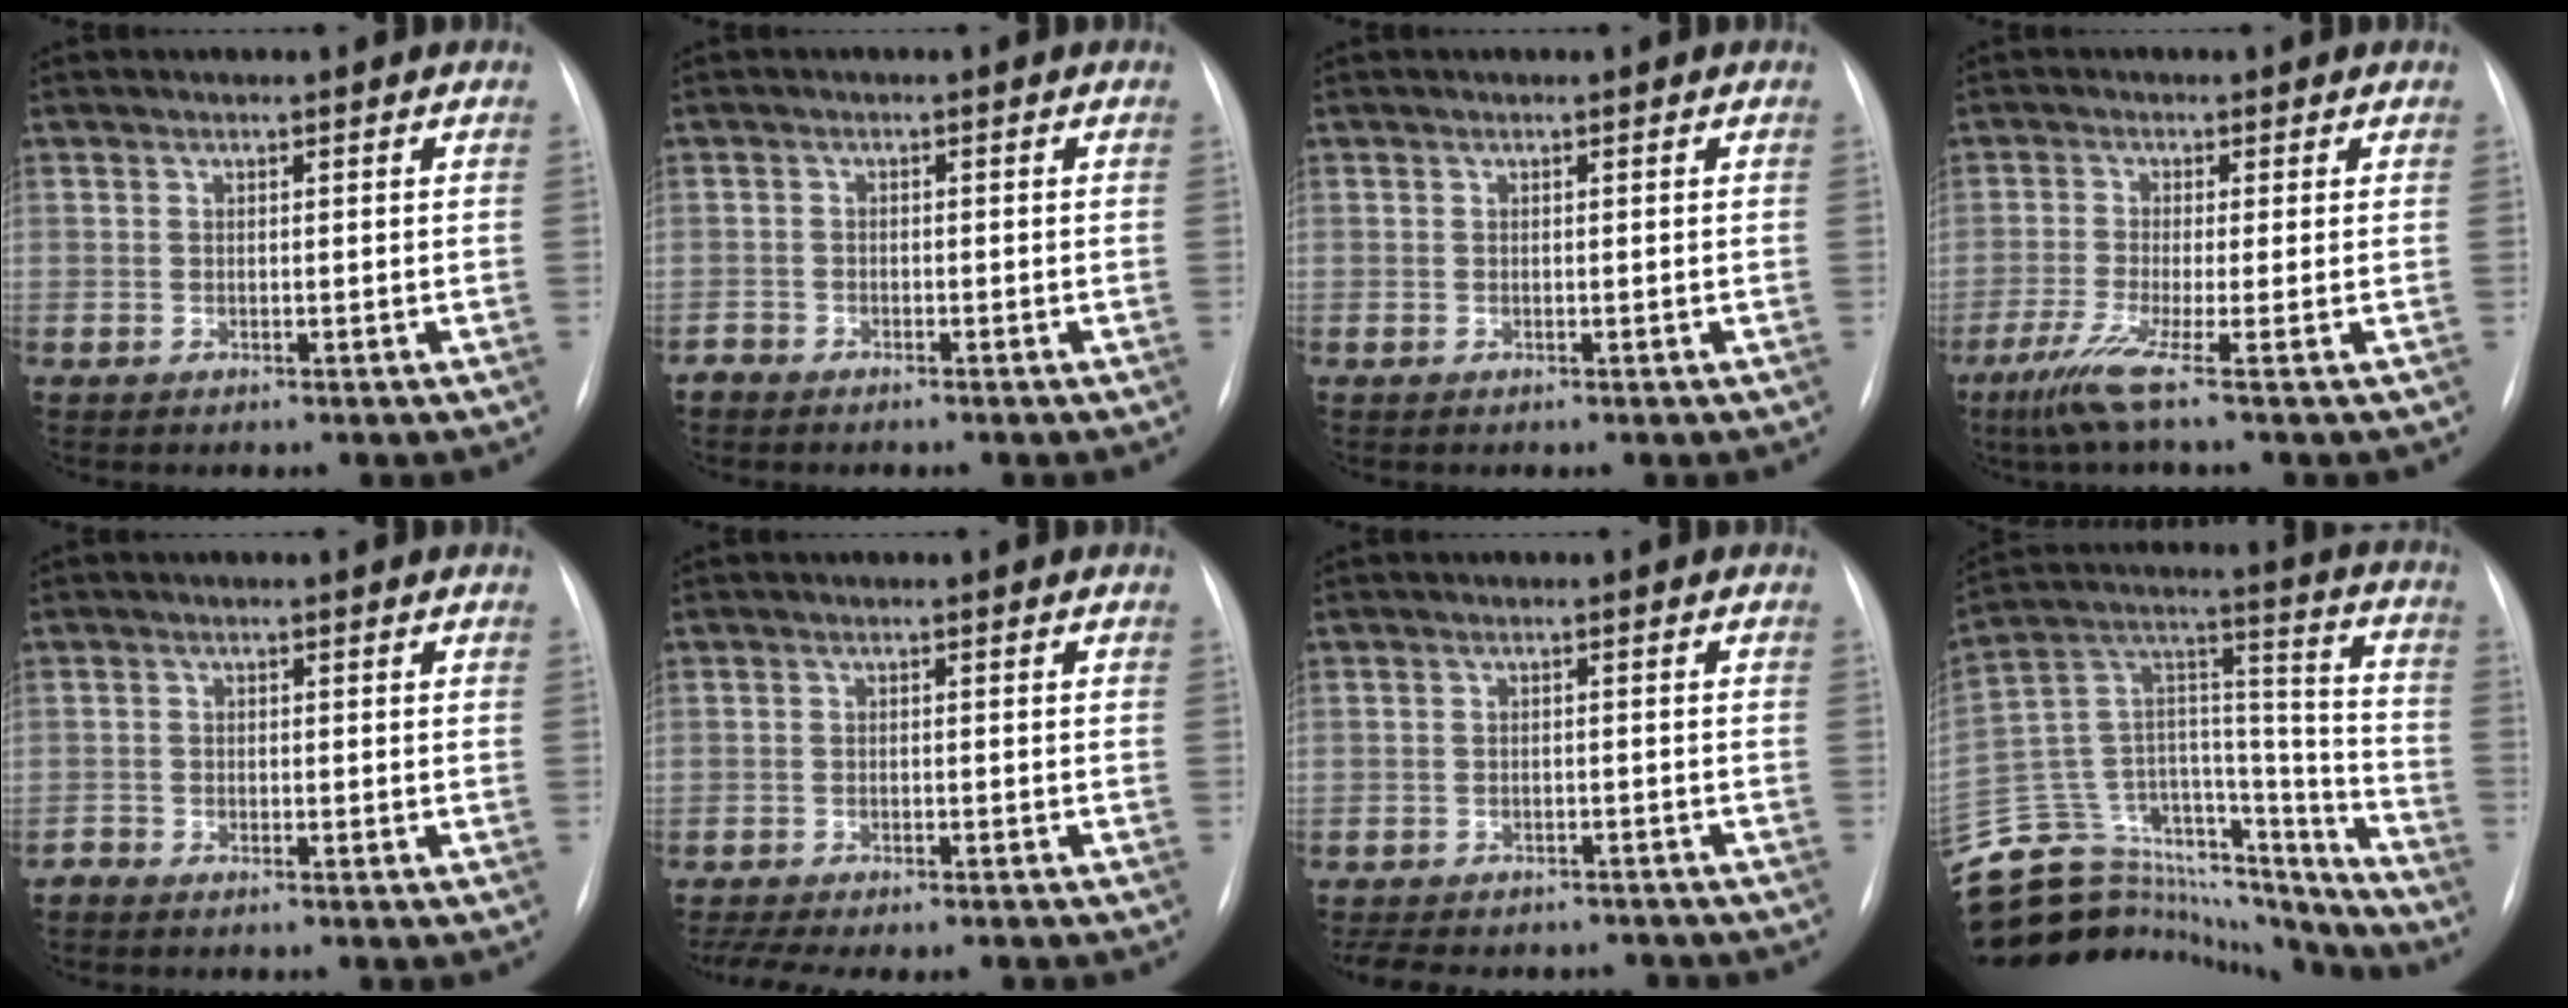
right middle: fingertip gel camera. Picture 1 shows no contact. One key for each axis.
{"total": 1.4, "fx": -1.4, "fy": 0.4, "fz": -0.1, "tx": -0.001, "ty": -0.001, "tz": -0.027}
{"total": 0.0}
{"total": 5.1, "fx": -3.0, "fy": -1.2, "fz": 4.0, "tx": -0.084, "ty": -0.020, "tz": -0.066}
{"total": 1.3, "fx": -1.3, "fy": 0.0, "fz": 0.0, "tx": -0.002, "ty": -0.003, "tz": -0.024}
{"total": 10.9, "fx": -9.4, "fy": 2.4, "fz": 4.9, "tx": -0.077, "ty": -0.001, "tz": -0.128}
{"total": 13.3, "fx": -11.6, "fy": 5.2, "fz": 4.2, "tx": -0.089, "ty": 0.008, "tz": -0.141}
{"total": 30.5, "fx": -27.9, "fy": 8.6, "fz": 8.6, "tx": -0.157, "ty": 0.042, "tz": -0.426}